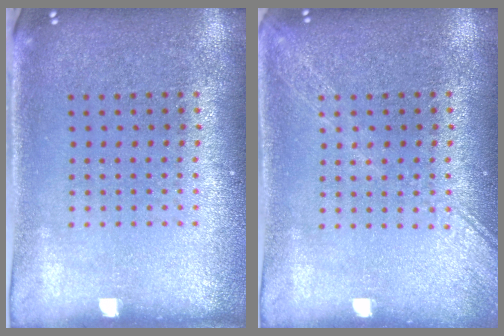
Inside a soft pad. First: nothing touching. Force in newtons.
{"total": 2.4, "press": 2.3, "slide": 0.4}